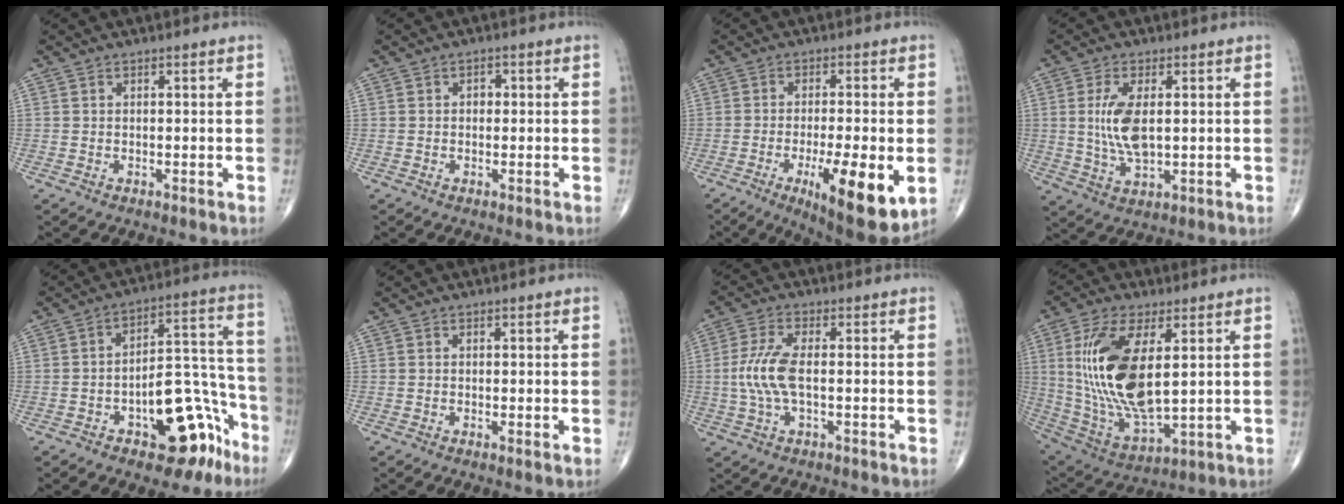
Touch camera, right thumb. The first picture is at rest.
{"total": 1.4, "force": [0.0, 1.1, 0.8], "torque": [-0.003, 0.004, -0.004]}
{"total": 14.9, "force": [-4.5, 3.9, 13.7], "torque": [-0.196, -0.016, -0.058]}
{"total": 8.2, "force": [1.0, 3.7, 7.3], "torque": [-0.152, -0.010, 0.024]}
{"total": 17.3, "force": [-8.7, 8.3, 12.4], "torque": [-0.115, 0.083, -0.115]}
{"total": 0.7, "force": [0.0, 0.1, 0.6], "torque": [-0.015, -0.004, -0.002]}
{"total": 7.4, "force": [-0.5, 2.7, 6.9], "torque": [-0.172, 0.008, -0.014]}
{"total": 19.6, "force": [3.6, 8.6, 17.3], "torque": [-0.351, -0.023, 0.081]}